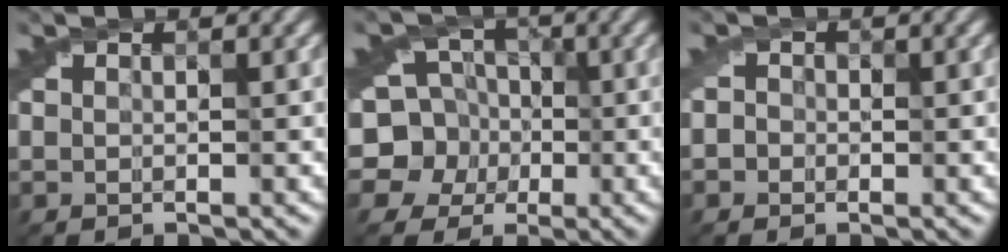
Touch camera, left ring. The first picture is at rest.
{"total": 8.9, "force": [-0.6, 8.1, 3.6], "torque": [-0.064, 0.031, -0.070]}
{"total": 1.8, "force": [0.0, 1.6, 0.8], "torque": [-0.011, 0.006, -0.014]}